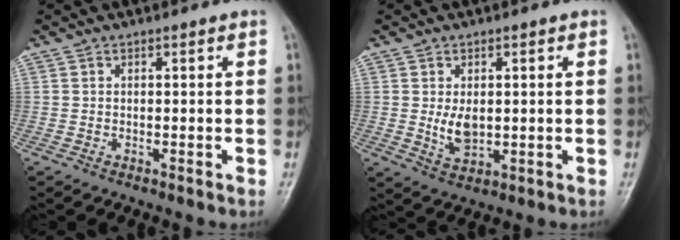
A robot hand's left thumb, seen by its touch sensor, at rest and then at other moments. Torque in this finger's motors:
{"motor_torque": [0.87, 0.87, 0.68, -0.20, 0.02]}